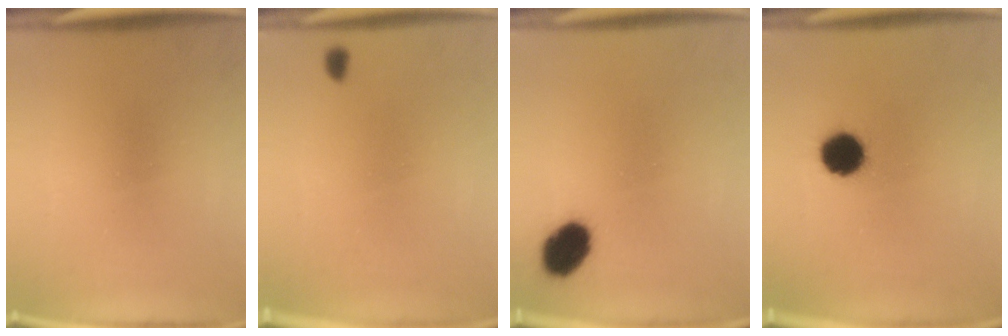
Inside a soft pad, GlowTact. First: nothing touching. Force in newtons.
{"total": 0.7}
{"total": 8.4}
{"total": 9.0}